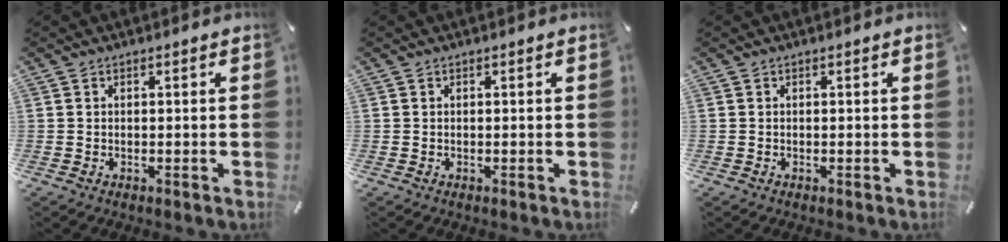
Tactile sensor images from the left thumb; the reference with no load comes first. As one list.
[{"total": 0.0}, {"total": 0.0}]